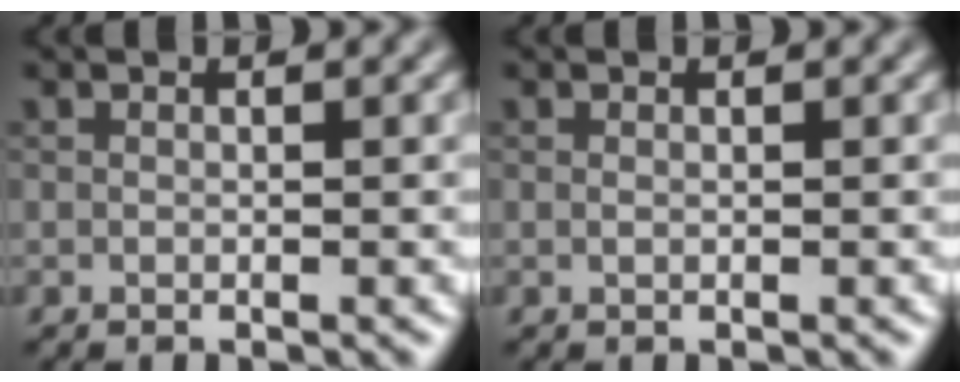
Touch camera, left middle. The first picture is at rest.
{"total": 0.0}